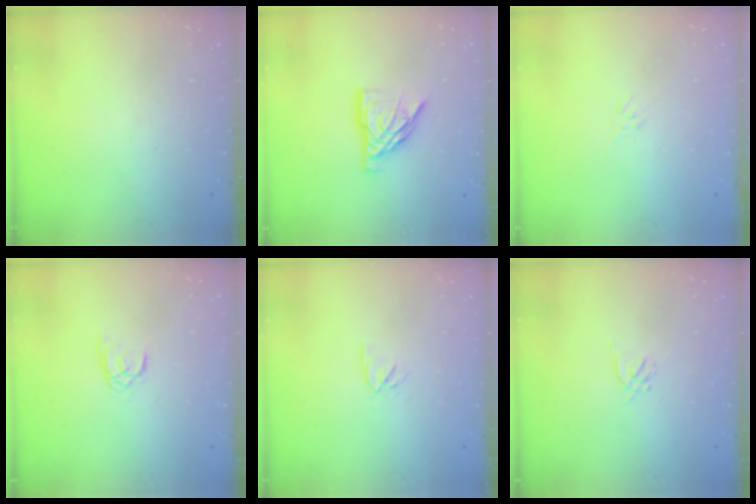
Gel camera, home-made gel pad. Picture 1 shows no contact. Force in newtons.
{"total": 10.7, "press": 10.6, "slide": 1.2}
{"total": 2.7, "press": 2.5, "slide": 0.9}
{"total": 1.5, "press": 1.5, "slide": 0.1}
{"total": 2.5, "press": 2.4, "slide": 0.7}
{"total": 1.2, "press": 1.2, "slide": 0.4}